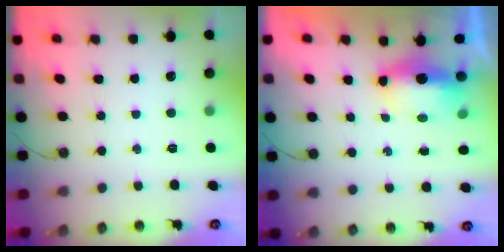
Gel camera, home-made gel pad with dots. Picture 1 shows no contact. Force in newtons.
{"total": 6.6, "press": 6.5, "slide": 1.1}